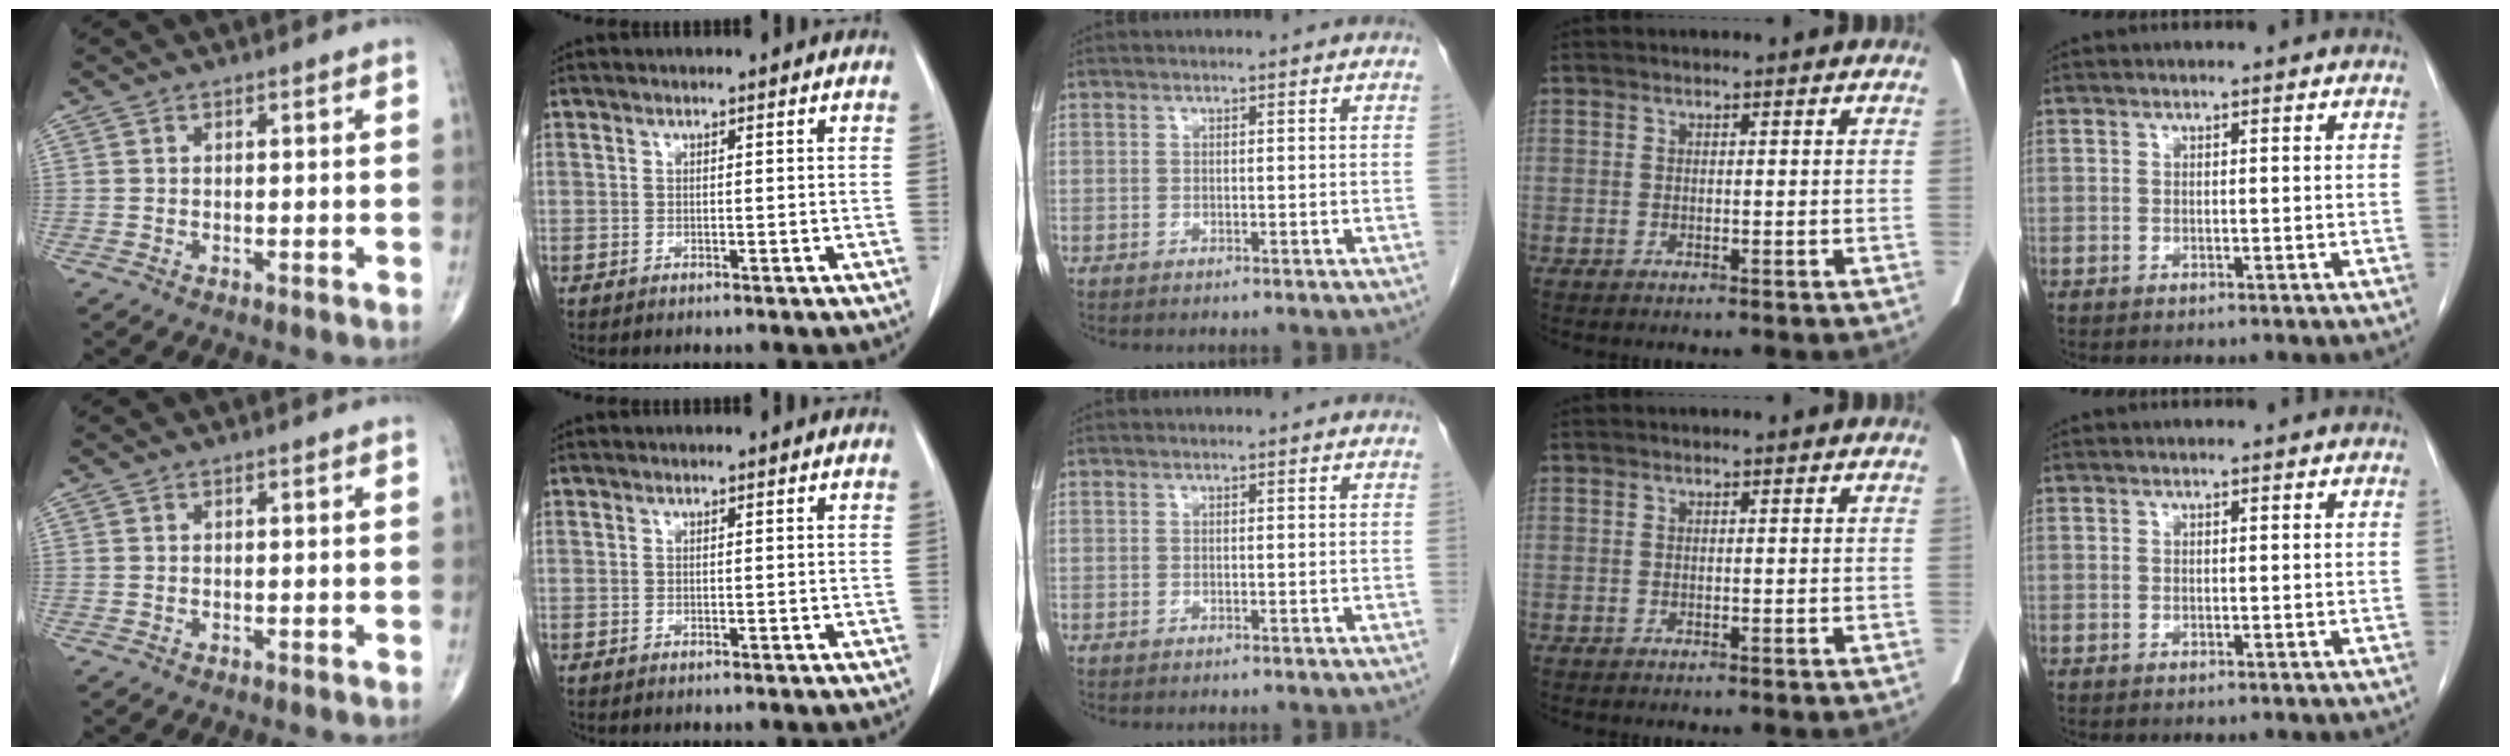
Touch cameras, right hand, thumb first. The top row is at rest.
{}